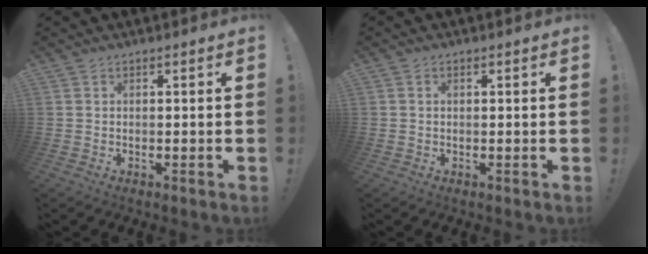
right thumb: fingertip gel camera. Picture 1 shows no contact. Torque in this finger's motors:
{"motor_torque": [-0.02, -0.23, -0.23, 0.35, 0.00]}